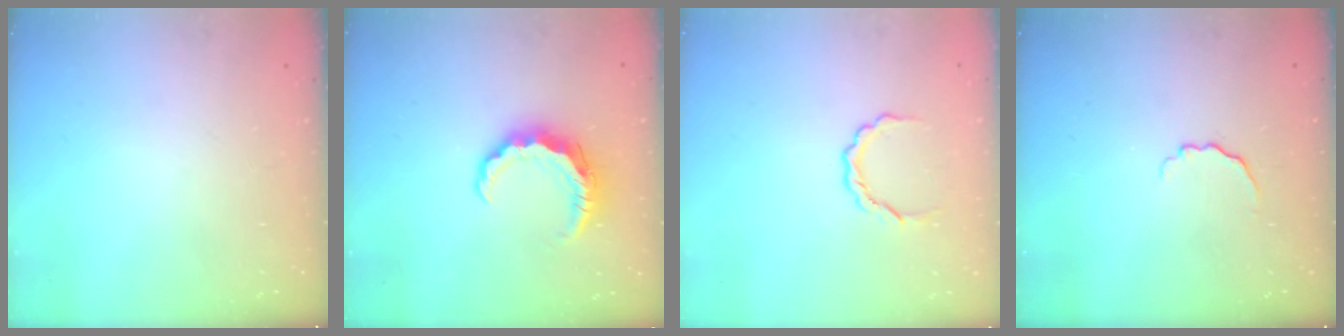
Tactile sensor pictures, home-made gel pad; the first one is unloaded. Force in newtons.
{"total": 8.3, "press": 8.3, "slide": 1.0}
{"total": 3.4, "press": 3.4, "slide": 0.2}
{"total": 3.3, "press": 3.2, "slide": 0.8}